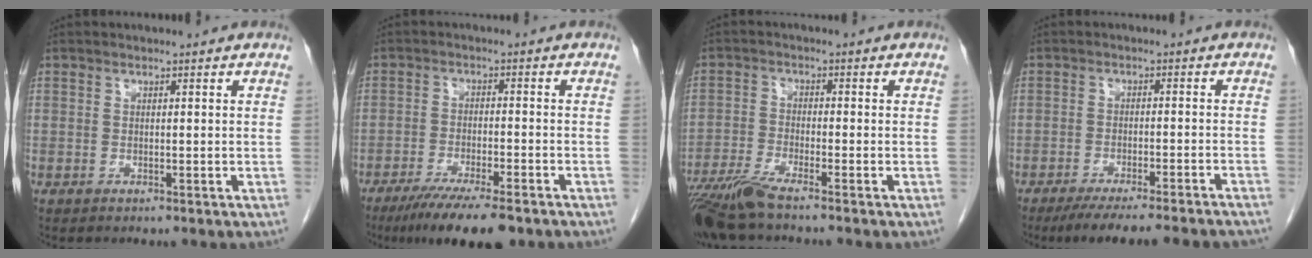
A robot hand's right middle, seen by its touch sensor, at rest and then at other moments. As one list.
[{"total": 10.9, "force": [-8.1, 1.3, 7.2], "torque": [-0.111, -0.024, -0.127]}, {"total": 7.1, "force": [-5.8, -0.4, 4.0], "torque": [-0.077, -0.024, -0.111]}, {"total": 15.3, "force": [-13.6, 0.2, 7.0], "torque": [-0.080, -0.029, -0.182]}]